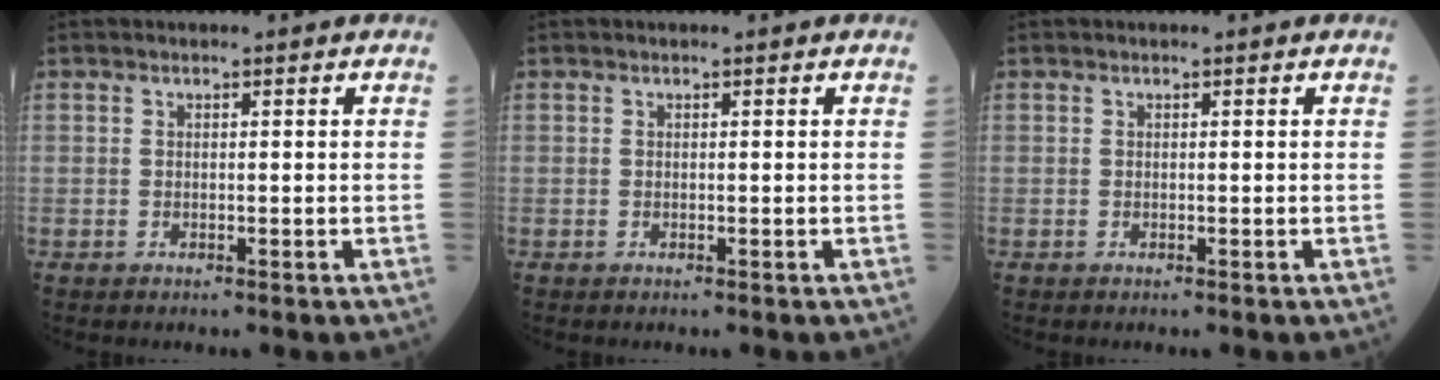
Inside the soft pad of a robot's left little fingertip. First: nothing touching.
{"total": 0.0}
{"total": 0.0}